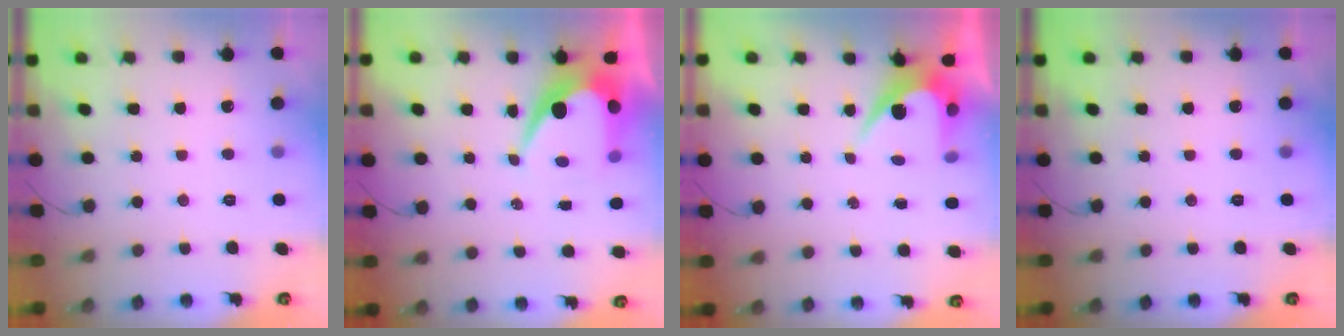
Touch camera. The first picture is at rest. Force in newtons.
{"total": 8.2, "press": 8.2, "slide": 0.5}
{"total": 5.7, "press": 5.7, "slide": 0.1}
{"total": 0.0}